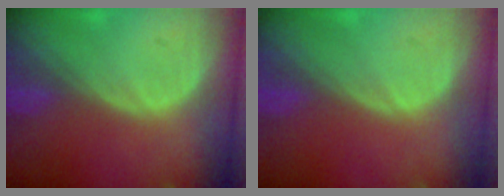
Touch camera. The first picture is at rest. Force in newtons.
{"total": 0.0}